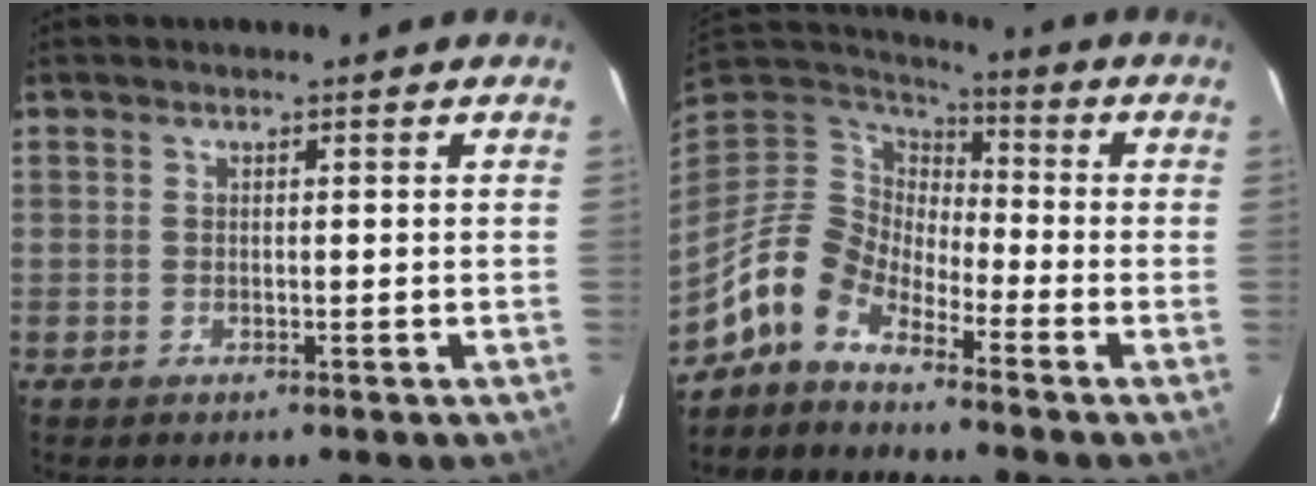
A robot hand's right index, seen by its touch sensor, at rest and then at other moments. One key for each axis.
{"total": 10.2, "fx": -7.9, "fy": 4.8, "fz": 4.3, "tx": -0.088, "ty": 0.014, "tz": -0.172}